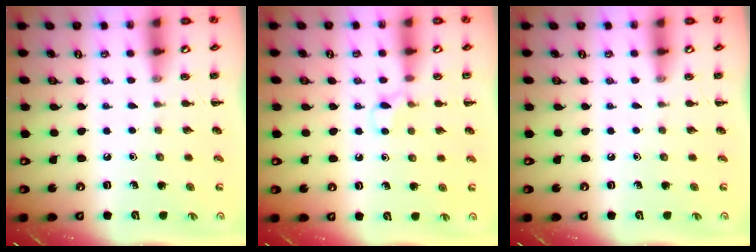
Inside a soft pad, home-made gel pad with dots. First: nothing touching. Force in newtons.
{"total": 4.4, "press": 4.1, "slide": 1.5}
{"total": 0.0}